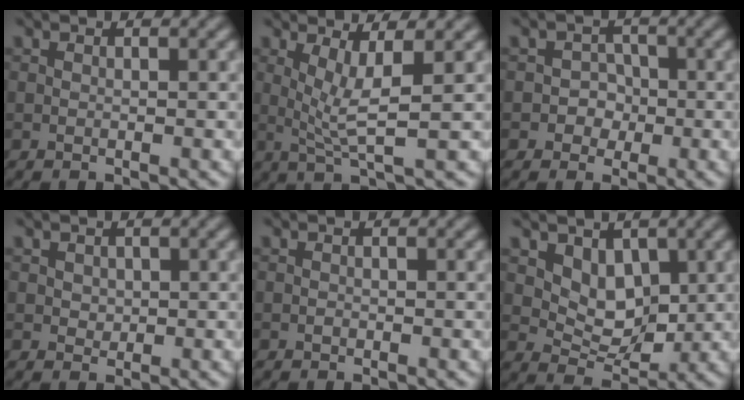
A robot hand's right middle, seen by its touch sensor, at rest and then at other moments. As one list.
[{"total": 3.5, "force": [0.7, 0.6, 3.4], "torque": [-0.070, -0.008, 0.019]}, {"total": 2.4, "force": [-0.6, 2.3, 0.5], "torque": [0.020, 0.005, -0.025]}, {"total": 1.0, "force": [0.3, 0.9, 0.3], "torque": [-0.005, -0.002, 0.008]}, {"total": 0.0}, {"total": 4.0, "force": [1.4, 2.9, 2.4], "torque": [-0.043, -0.016, 0.024]}]